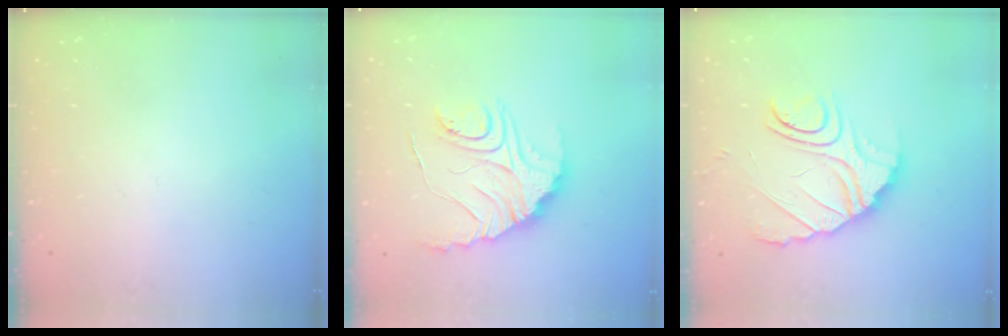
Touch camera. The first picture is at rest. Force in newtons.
{"total": 13.3, "press": 13.3, "slide": 0.6}
{"total": 10.6, "press": 10.5, "slide": 0.7}